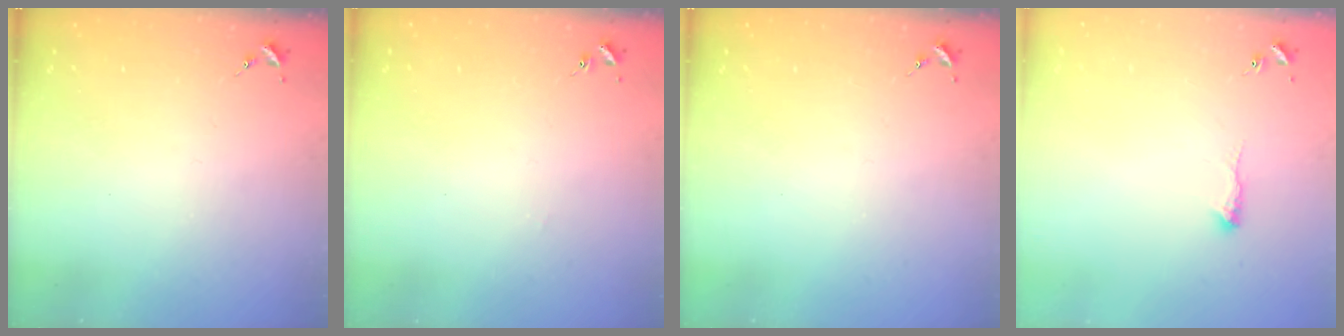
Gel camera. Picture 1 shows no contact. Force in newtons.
{"total": 1.1, "press": 1.1, "slide": 0.2}
{"total": 0.0}
{"total": 7.1, "press": 7.0, "slide": 0.7}